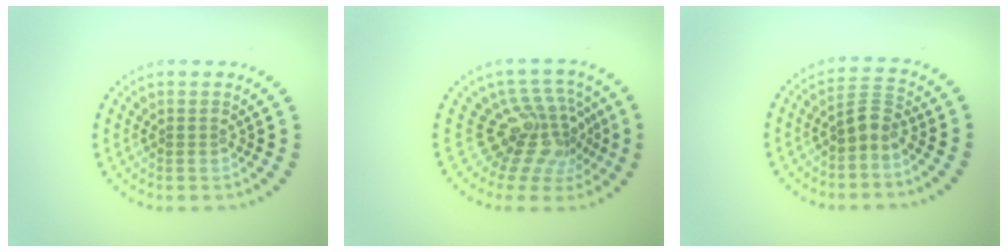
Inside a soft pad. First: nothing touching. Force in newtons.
{"total": 4.7, "press": 3.0, "slide": 3.6}
{"total": 2.0, "press": 1.6, "slide": 1.2}